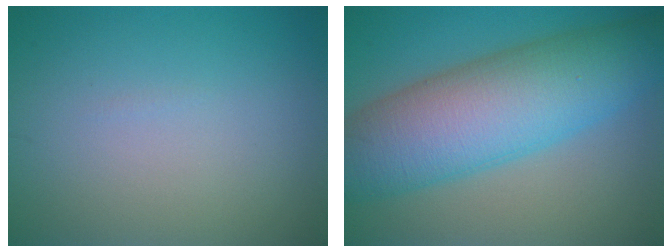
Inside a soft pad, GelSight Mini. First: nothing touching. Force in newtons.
{"total": 11.4, "press": 11.4, "slide": 0.2}